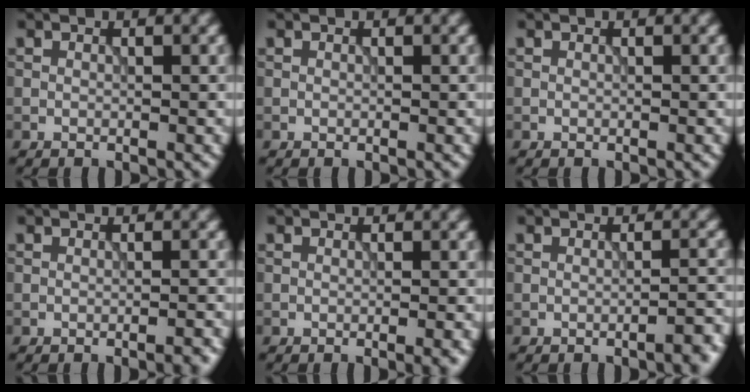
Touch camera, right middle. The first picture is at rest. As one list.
[{"total": 0.0}, {"total": 0.0}, {"total": 1.6, "force": [-1.1, 0.4, 1.1], "torque": [-0.003, 0.004, -0.020]}, {"total": 1.7, "force": [-0.8, 0.4, 1.5], "torque": [-0.010, 0.001, -0.013]}, {"total": 2.3, "force": [-1.5, 0.5, 1.7], "torque": [-0.012, 0.008, -0.028]}]